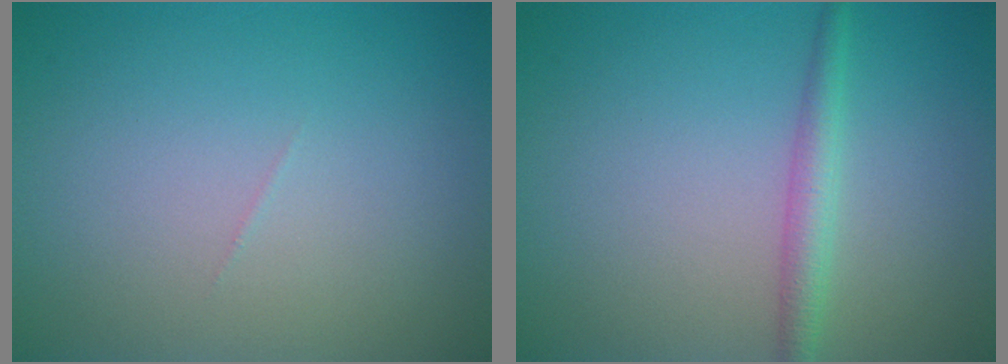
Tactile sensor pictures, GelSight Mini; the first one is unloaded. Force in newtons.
{"total": 2.1, "press": 2.1, "slide": 0.1}